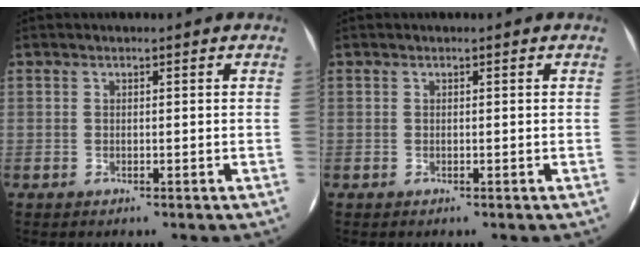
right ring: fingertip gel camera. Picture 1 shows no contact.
{"total": 0.0}